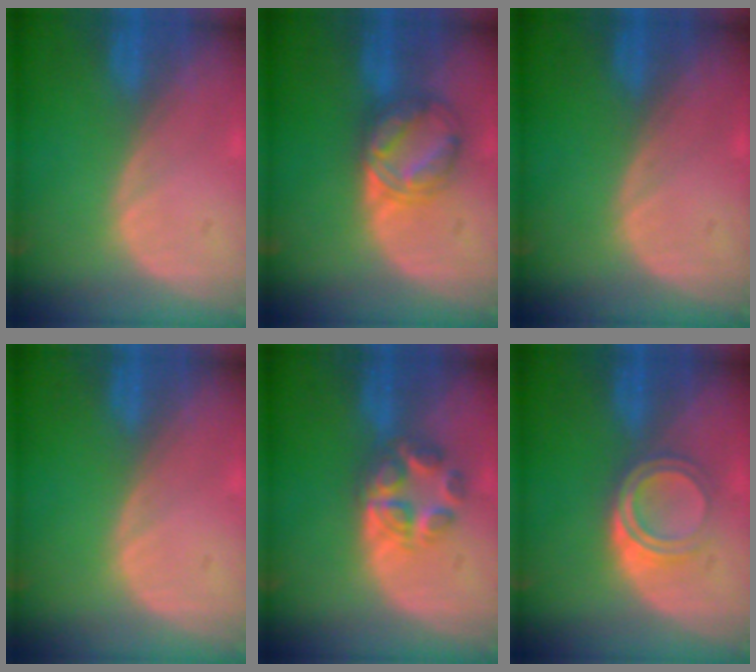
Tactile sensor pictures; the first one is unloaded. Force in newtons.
{"total": 6.3, "press": 6.3, "slide": 0.3}
{"total": 0.0}
{"total": 0.0}
{"total": 6.0, "press": 5.5, "slide": 2.2}
{"total": 5.2, "press": 4.4, "slide": 2.7}